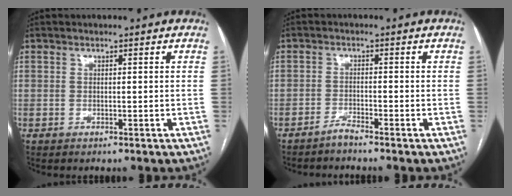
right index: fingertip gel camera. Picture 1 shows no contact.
{"total": 1.8, "force": [-1.7, -0.3, 0.4], "torque": [-0.009, -0.003, -0.035]}